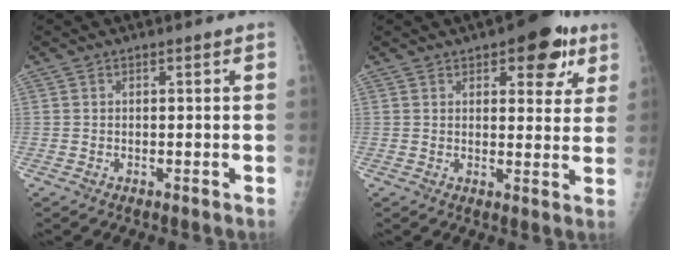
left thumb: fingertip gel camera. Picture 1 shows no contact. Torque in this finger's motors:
{"motor_torque": [1.23, 1.19, 0.83, -0.81, 0.11]}